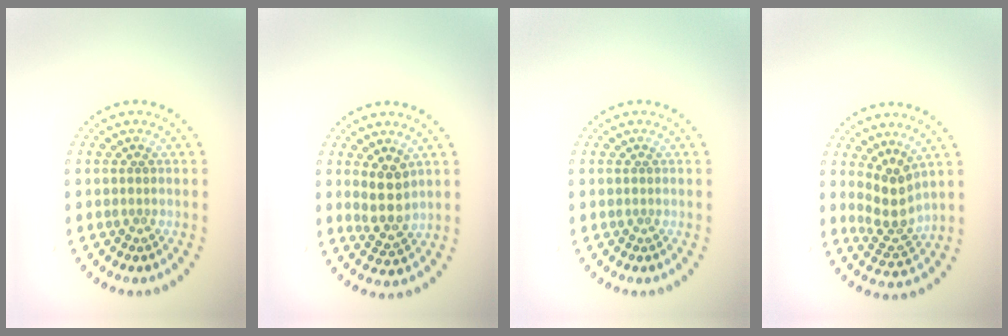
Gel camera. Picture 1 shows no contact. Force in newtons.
{"total": 2.9, "press": 2.5, "slide": 1.4}
{"total": 0.0}
{"total": 3.3, "press": 2.8, "slide": 1.7}